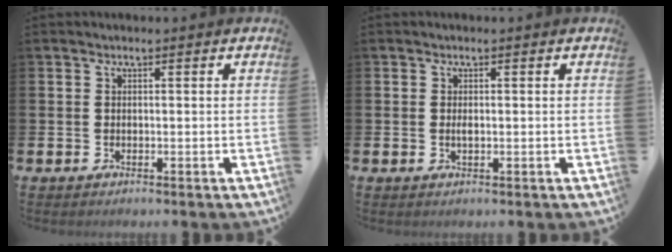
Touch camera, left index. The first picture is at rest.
{"total": 0.8, "force": [0.0, 0.3, 0.8], "torque": [-0.014, 0.000, 0.000]}